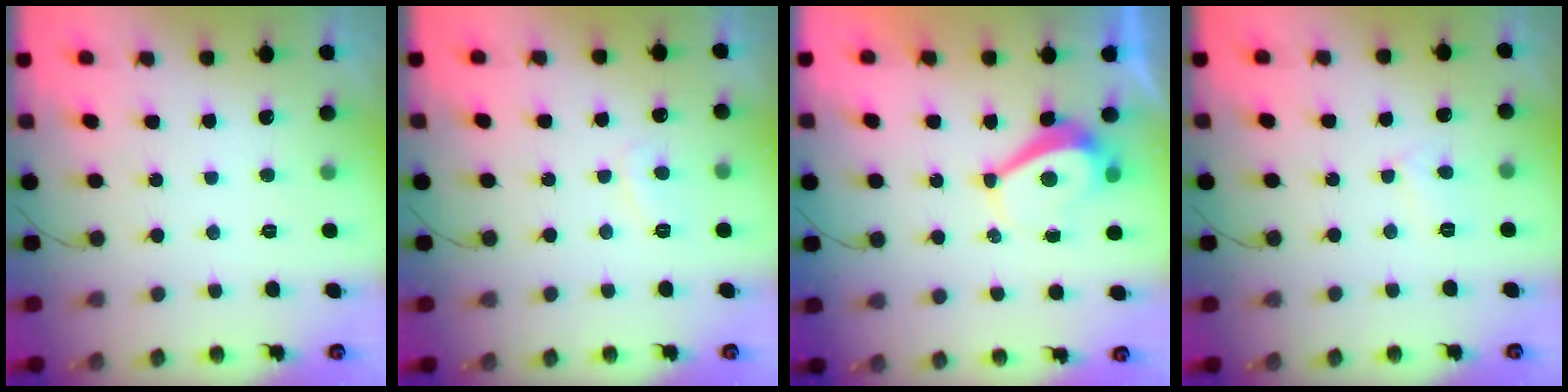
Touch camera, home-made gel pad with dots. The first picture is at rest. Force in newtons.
{"total": 2.9, "press": 2.9, "slide": 0.5}
{"total": 4.3, "press": 4.3, "slide": 0.8}
{"total": 3.7, "press": 3.7, "slide": 0.3}